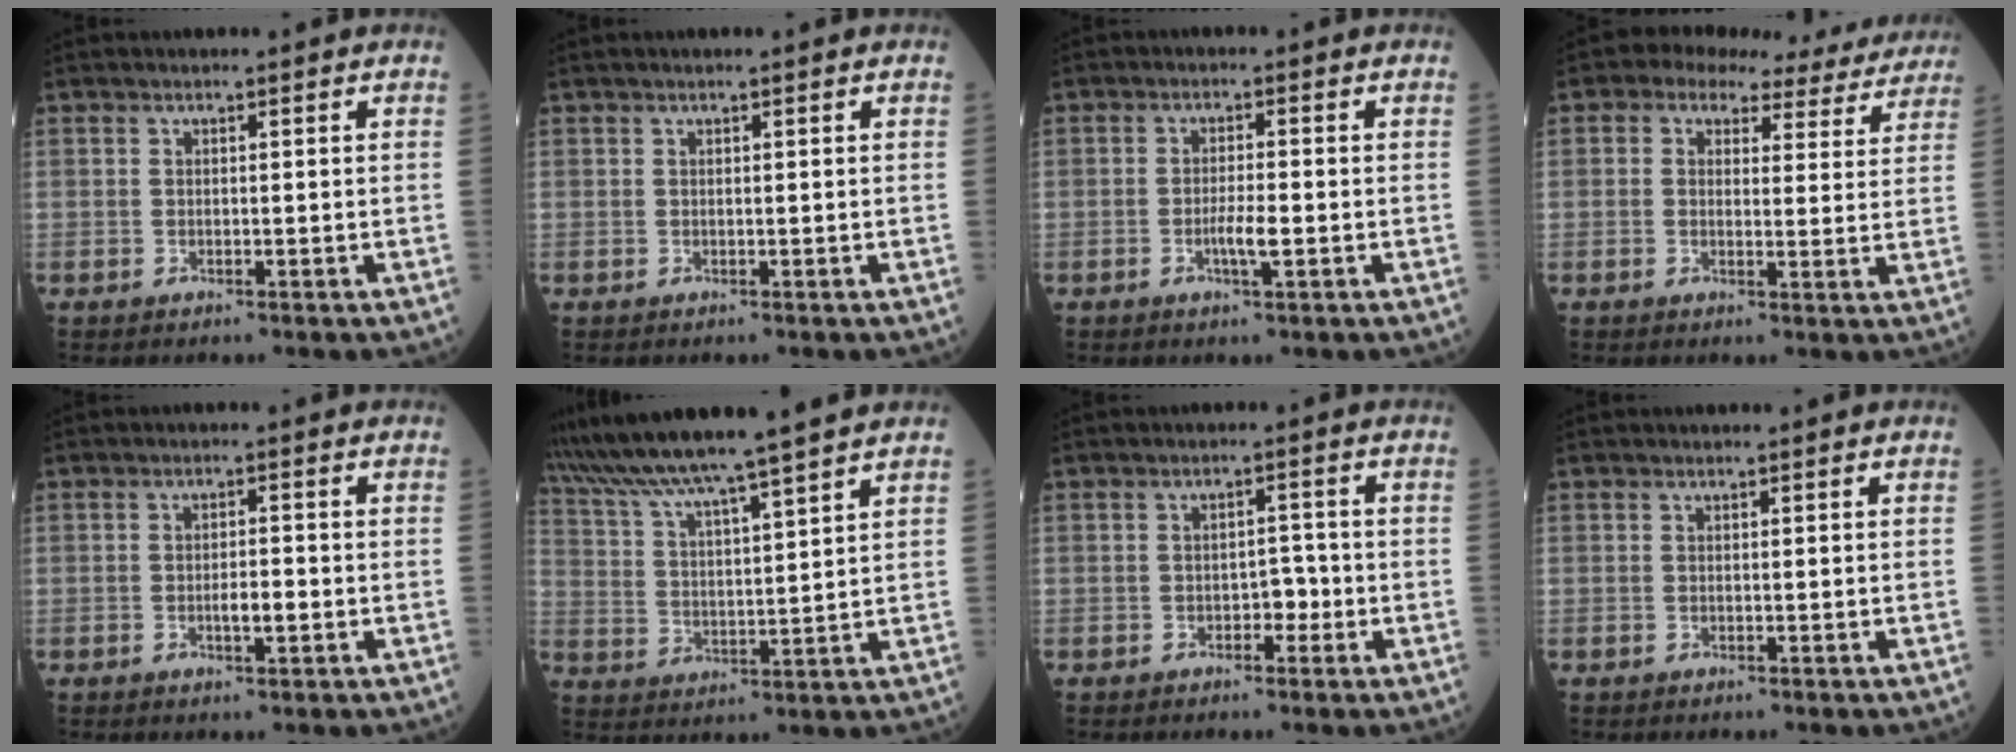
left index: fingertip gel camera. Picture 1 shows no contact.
{"total": 1.1, "force": [0.9, -0.1, 0.7], "torque": [-0.012, 0.013, 0.016]}
{"total": 3.0, "force": [-0.9, 0.2, 2.8], "torque": [-0.056, -0.002, -0.016]}
{"total": 11.9, "force": [10.0, 5.2, 4.0], "torque": [-0.029, 0.023, 0.097]}
{"total": 2.5, "force": [-0.7, 0.6, 2.3], "torque": [-0.041, 0.001, -0.010]}
{"total": 14.6, "force": [12.8, -1.8, 6.8], "torque": [-0.128, 0.005, 0.218]}
{"total": 2.2, "force": [-0.9, 1.3, 1.6], "torque": [-0.016, 0.007, -0.016]}
{"total": 0.0}